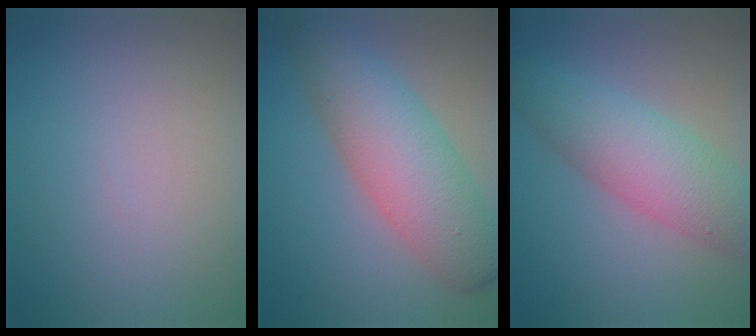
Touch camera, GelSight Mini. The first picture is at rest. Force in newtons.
{"total": 7.8, "press": 7.8, "slide": 0.2}
{"total": 6.7, "press": 6.7, "slide": 0.2}